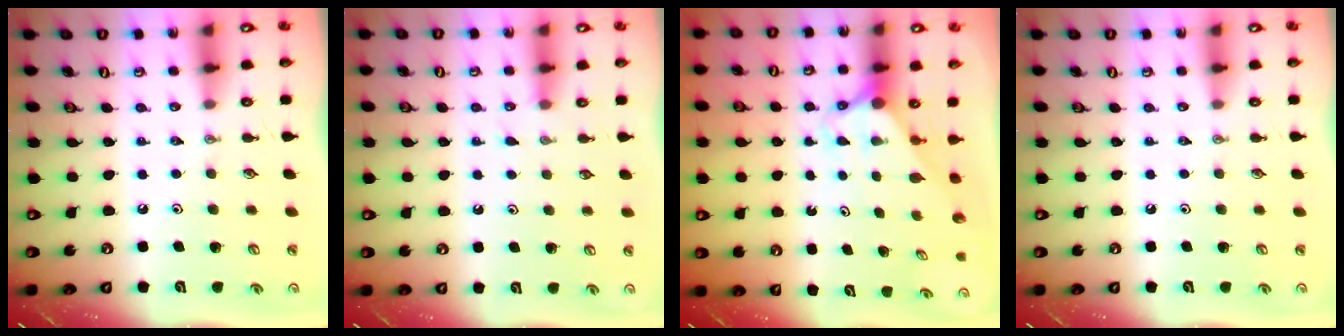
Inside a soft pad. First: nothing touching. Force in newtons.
{"total": 3.0, "press": 3.0, "slide": 0.5}
{"total": 2.9, "press": 2.9, "slide": 0.0}
{"total": 0.0}